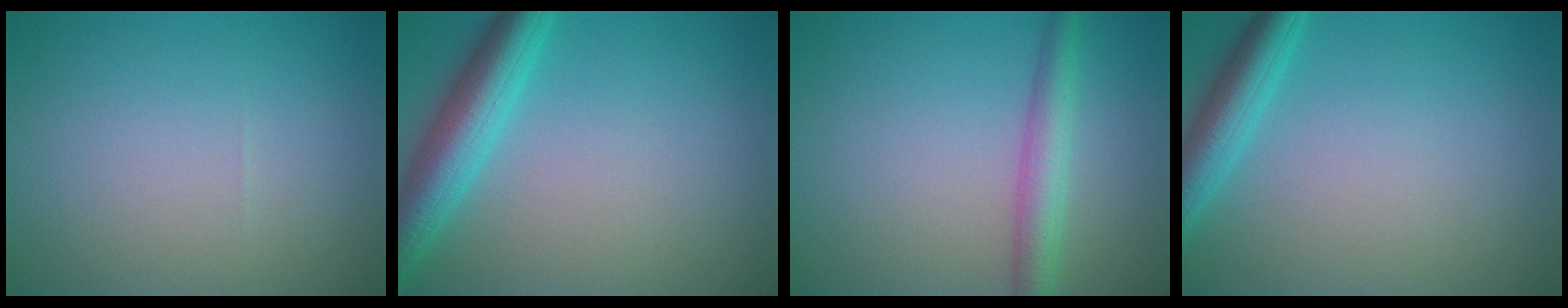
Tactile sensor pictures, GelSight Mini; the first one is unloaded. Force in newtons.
{"total": 5.6, "press": 5.6, "slide": 0.2}
{"total": 3.4, "press": 3.4, "slide": 0.2}
{"total": 3.7, "press": 3.7, "slide": 0.3}